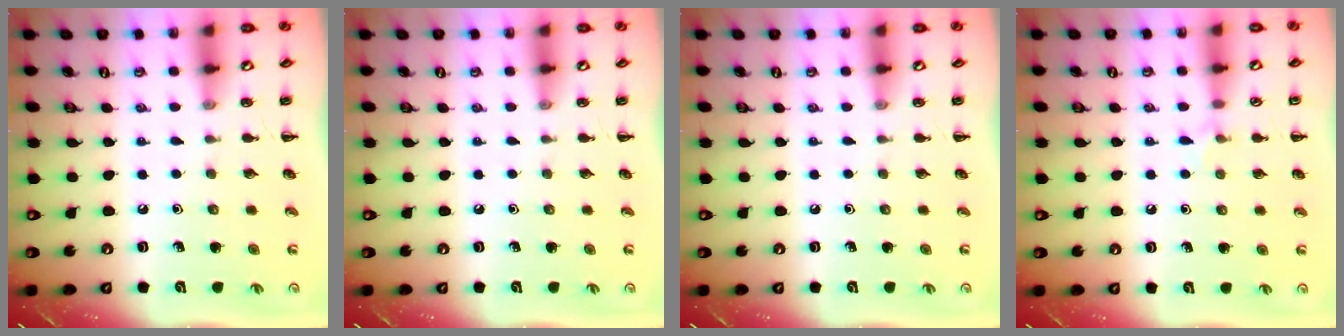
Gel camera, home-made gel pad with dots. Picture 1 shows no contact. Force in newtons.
{"total": 0.0}
{"total": 0.0}
{"total": 5.3, "press": 5.0, "slide": 1.7}